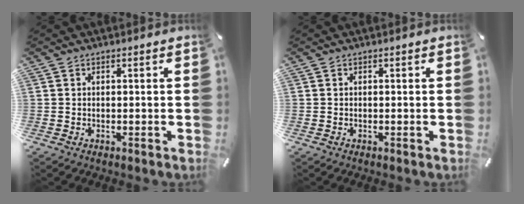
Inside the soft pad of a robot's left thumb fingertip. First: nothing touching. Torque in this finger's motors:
{"motor_torque": [-0.04, 0.03, -0.02, 0.01, 0.00]}